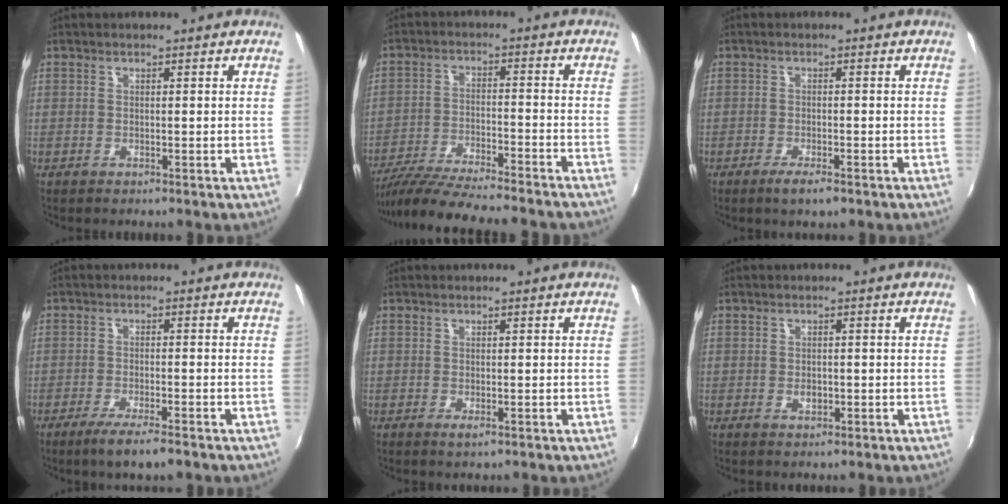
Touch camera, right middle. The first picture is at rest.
{"total": 17.9, "force": [-15.8, 1.0, 8.4], "torque": [-0.164, -0.032, -0.250]}
{"total": 3.3, "force": [-2.1, 0.6, 2.4], "torque": [-0.056, -0.008, -0.039]}
{"total": 5.8, "force": [-4.1, 0.5, 4.1], "torque": [-0.091, -0.017, -0.071]}
{"total": 1.1, "force": [-0.3, 0.1, 1.1], "torque": [-0.020, -0.004, -0.004]}
{"total": 1.4, "force": [-0.3, 1.0, 1.0], "torque": [-0.016, 0.001, -0.005]}